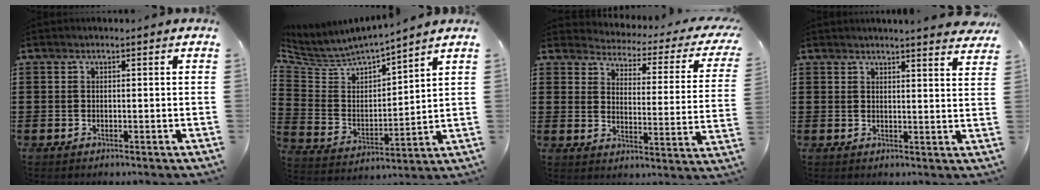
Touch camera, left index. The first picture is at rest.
{"total": 4.1, "force": [3.8, 1.5, 0.6], "torque": [-0.043, -0.031, 0.056]}
{"total": 2.3, "force": [2.2, 0.3, 0.6], "torque": [-0.032, -0.025, 0.028]}
{"total": 3.0, "force": [2.9, -0.5, 0.5], "torque": [-0.011, -0.013, 0.053]}